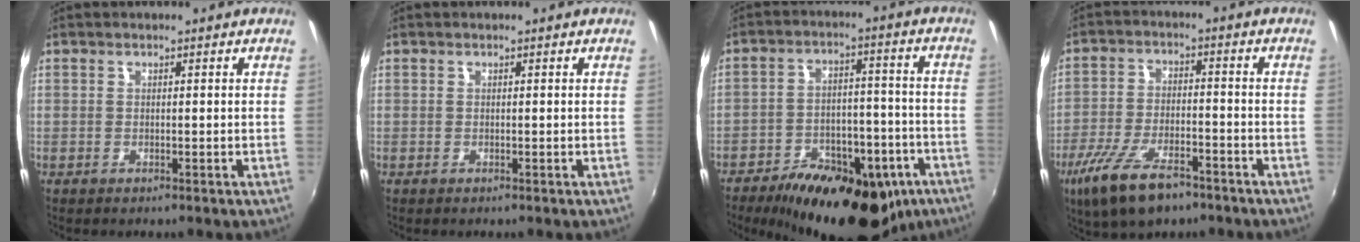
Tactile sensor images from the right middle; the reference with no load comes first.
{"total": 0.0}
{"total": 25.0, "force": [-16.6, 11.8, 14.5], "torque": [-0.243, -0.005, -0.218]}
{"total": 13.2, "force": [-8.6, 5.0, 8.6], "torque": [-0.194, -0.030, -0.156]}